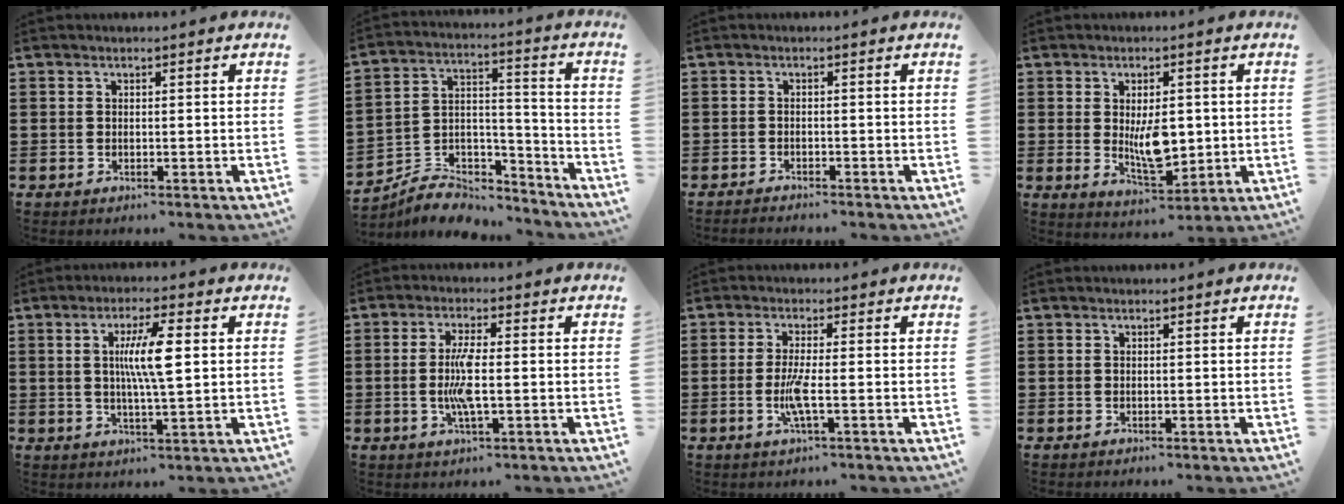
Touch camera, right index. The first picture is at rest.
{"total": 7.4, "force": [-6.8, 2.7, 1.4], "torque": [-0.029, 0.019, -0.133]}
{"total": 1.1, "force": [-1.1, 0.0, -0.1], "torque": [-0.001, 0.002, -0.024]}
{"total": 6.9, "force": [0.2, 3.2, 6.1], "torque": [-0.097, -0.006, -0.001]}
{"total": 7.3, "force": [1.2, 1.0, 7.2], "torque": [-0.135, 0.002, 0.015]}
{"total": 5.7, "force": [-0.6, 1.2, 5.5], "torque": [-0.119, -0.005, -0.021]}
{"total": 4.6, "force": [-1.1, 0.3, 4.5], "torque": [-0.092, -0.012, -0.026]}
{"total": 0.0}